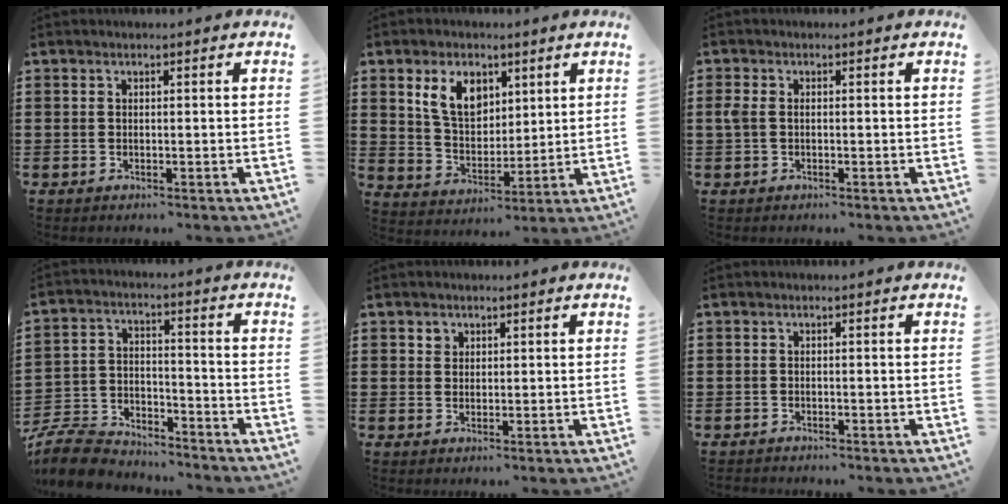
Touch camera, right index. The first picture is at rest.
{"total": 7.6, "force": [3.6, 5.0, 4.5], "torque": [-0.102, 0.014, 0.064]}
{"total": 1.7, "force": [0.1, 1.1, 1.3], "torque": [-0.043, 0.001, -0.004]}
{"total": 8.7, "force": [-8.3, 2.1, 1.5], "torque": [-0.046, 0.020, -0.168]}
{"total": 1.4, "force": [0.8, 1.1, 0.1], "torque": [-0.007, 0.004, 0.017]}
{"total": 0.6, "force": [-0.6, 0.0, -0.1], "torque": [0.000, -0.001, -0.014]}